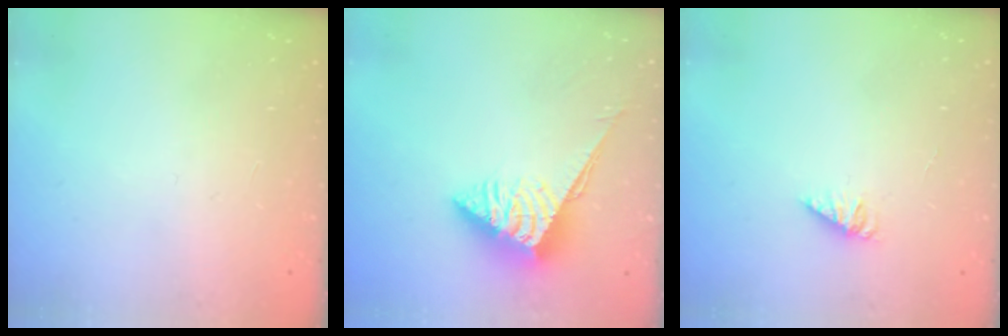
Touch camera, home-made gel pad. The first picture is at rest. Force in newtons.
{"total": 6.7, "press": 6.6, "slide": 0.4}
{"total": 1.6, "press": 1.6, "slide": 0.2}